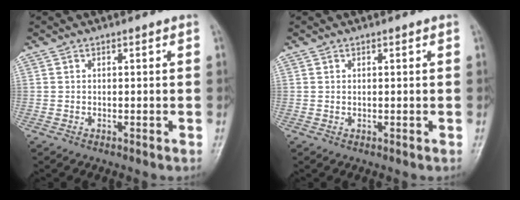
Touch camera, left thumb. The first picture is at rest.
{"total": 0.8, "force": [0.3, 0.4, 0.6], "torque": [-0.009, 0.001, 0.007]}